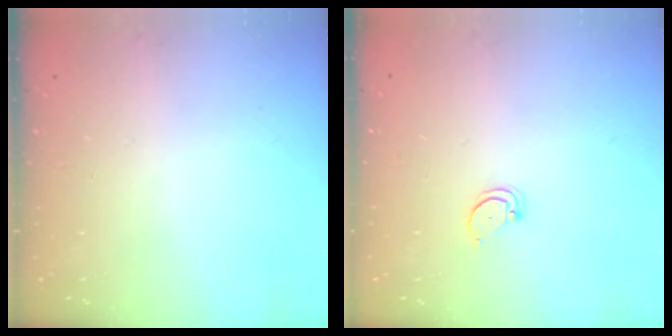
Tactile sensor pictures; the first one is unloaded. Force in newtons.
{"total": 2.5, "press": 2.5, "slide": 0.2}